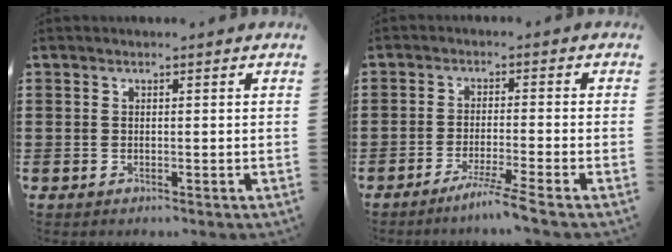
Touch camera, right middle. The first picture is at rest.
{"total": 4.0, "force": [-3.2, -0.9, 2.2], "torque": [-0.034, -0.012, -0.058]}